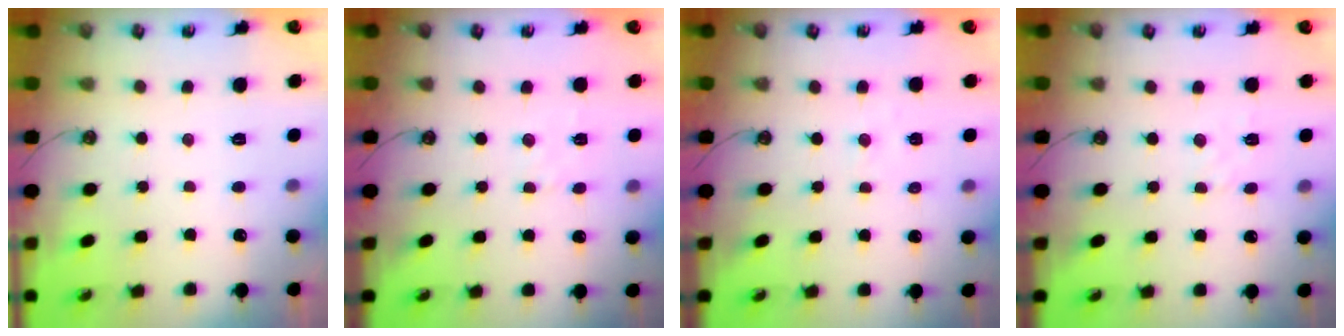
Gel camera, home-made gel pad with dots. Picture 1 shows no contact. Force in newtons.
{"total": 2.2, "press": 2.2, "slide": 0.3}
{"total": 2.9, "press": 2.9, "slide": 0.4}
{"total": 4.1, "press": 4.1, "slide": 0.5}